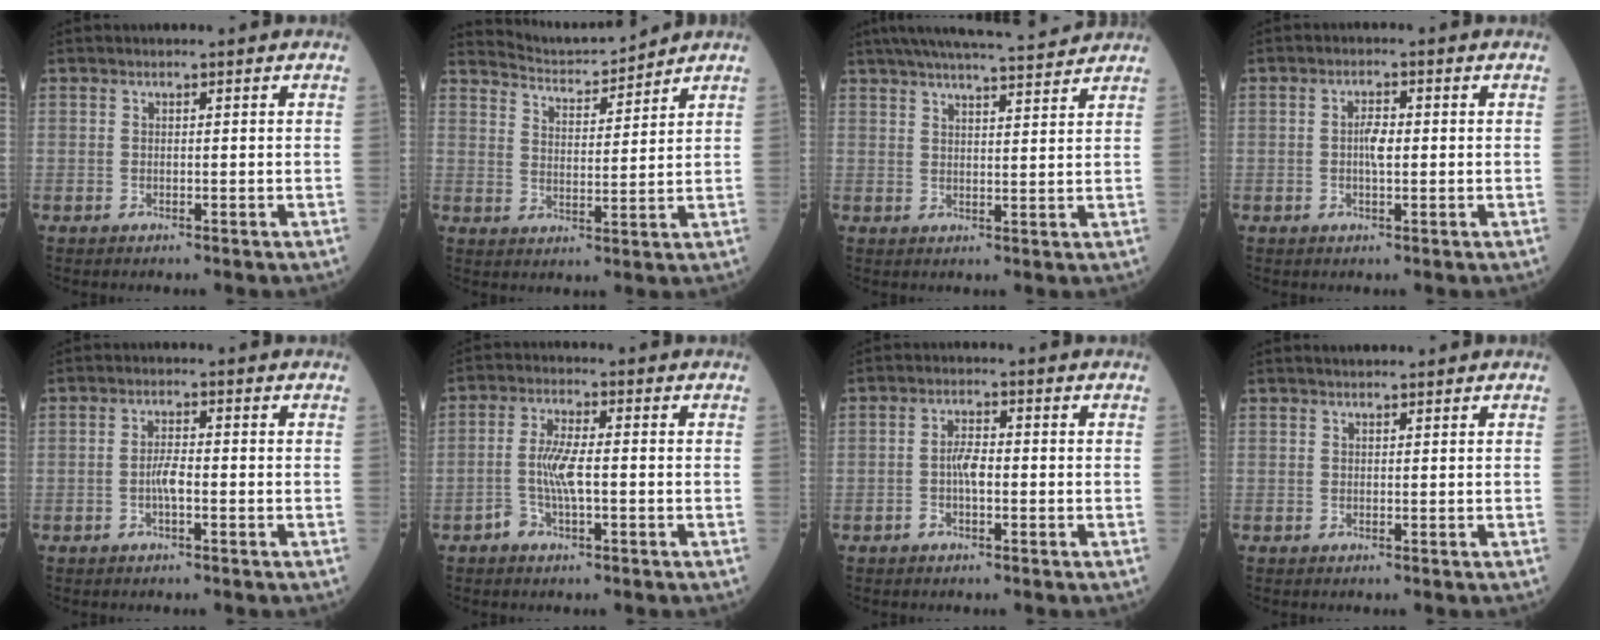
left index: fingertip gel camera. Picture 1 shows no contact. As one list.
[{"total": 7.1, "force": [7.1, -0.2, -0.1], "torque": [-0.013, 0.010, 0.127]}, {"total": 14.2, "force": [12.9, 0.9, 5.9], "torque": [-0.102, 0.023, 0.184]}, {"total": 2.7, "force": [-0.2, 0.8, 2.5], "torque": [-0.051, 0.001, -0.003]}, {"total": 2.6, "force": [-0.9, 0.4, 2.4], "torque": [-0.050, 0.000, -0.018]}, {"total": 4.8, "force": [-1.1, 1.3, 4.5], "torque": [-0.102, 0.004, -0.023]}, {"total": 3.1, "force": [-0.9, 1.0, 2.8], "torque": [-0.057, 0.002, -0.018]}, {"total": 1.2, "force": [1.1, 0.3, 0.4], "torque": [-0.013, 0.012, 0.019]}]